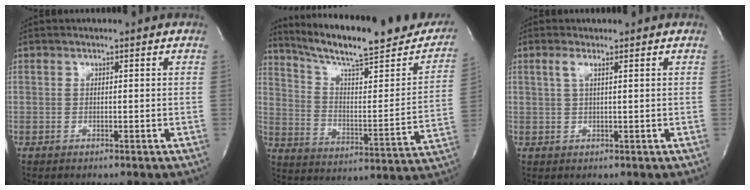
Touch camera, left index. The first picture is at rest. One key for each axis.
{"total": 24.4, "fx": 20.5, "fy": 3.8, "fz": 12.5, "tx": -0.191, "ty": -0.029, "tz": 0.285}
{"total": 1.6, "fx": 0.6, "fy": 0.0, "fz": 1.5, "tx": -0.041, "ty": 0.001, "tz": 0.014}